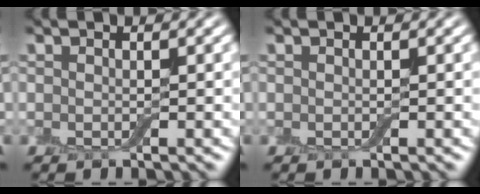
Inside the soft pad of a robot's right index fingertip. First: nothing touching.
{"total": 0.0}